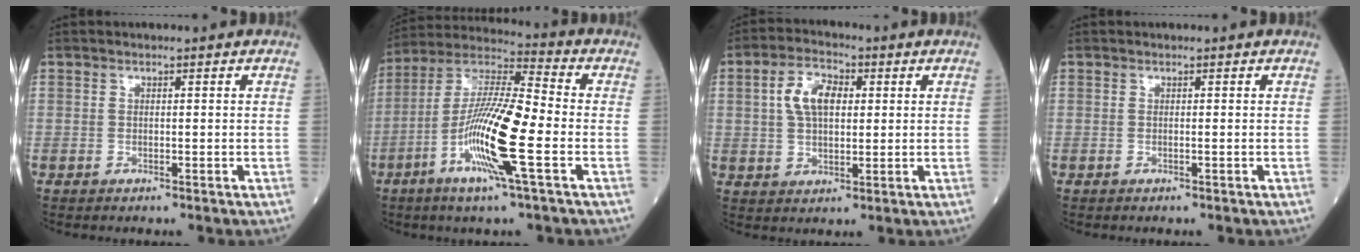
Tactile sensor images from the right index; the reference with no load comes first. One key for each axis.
{"total": 15.6, "fx": -4.5, "fy": 0.8, "fz": 14.9, "tx": -0.295, "ty": -0.008, "tz": -0.092}
{"total": 7.3, "fx": 1.8, "fy": 4.0, "fz": 5.9, "tx": -0.118, "ty": 0.016, "tz": 0.036}
{"total": 0.0}